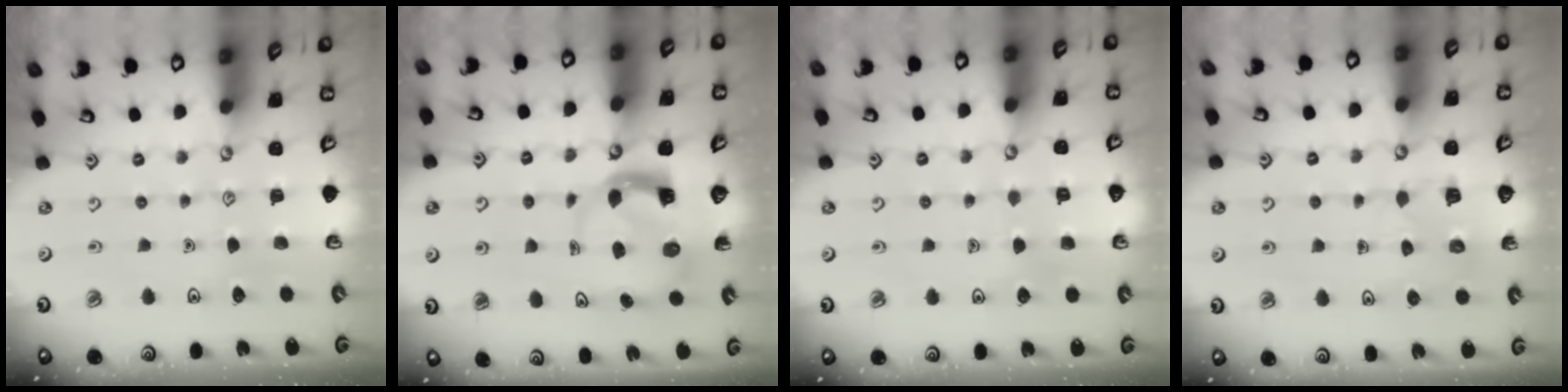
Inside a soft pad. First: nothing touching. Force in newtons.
{"total": 3.9, "press": 3.9, "slide": 0.6}
{"total": 3.6, "press": 3.6, "slide": 0.4}
{"total": 2.5, "press": 2.5, "slide": 0.1}